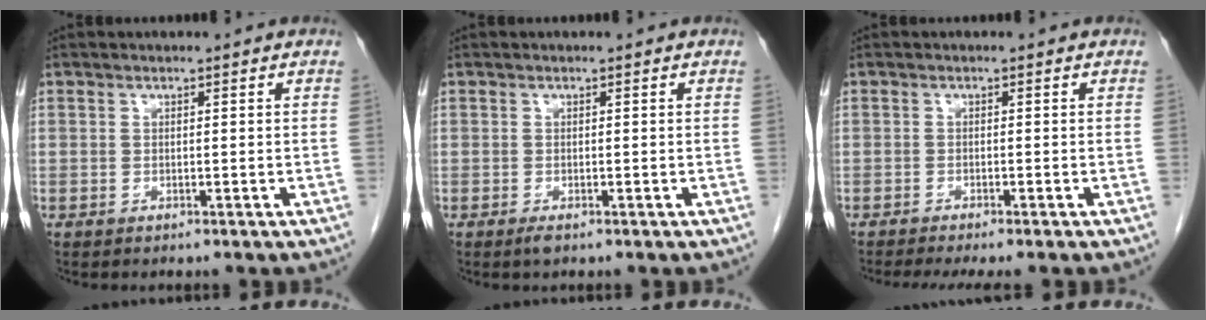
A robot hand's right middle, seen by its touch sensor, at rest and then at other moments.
{"total": 0.9, "force": [-0.6, 0.2, 0.6], "torque": [-0.012, -0.002, -0.007]}
{"total": 6.4, "force": [-5.4, 0.3, 3.5], "torque": [-0.041, -0.013, -0.082]}